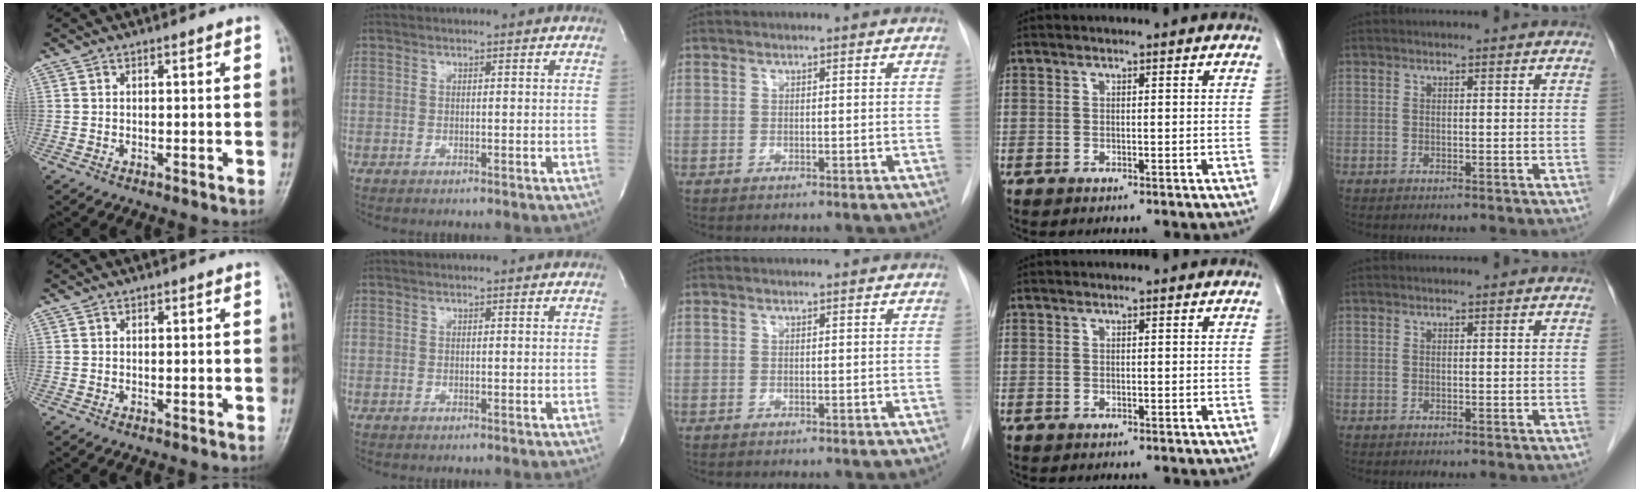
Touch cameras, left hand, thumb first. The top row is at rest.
{}